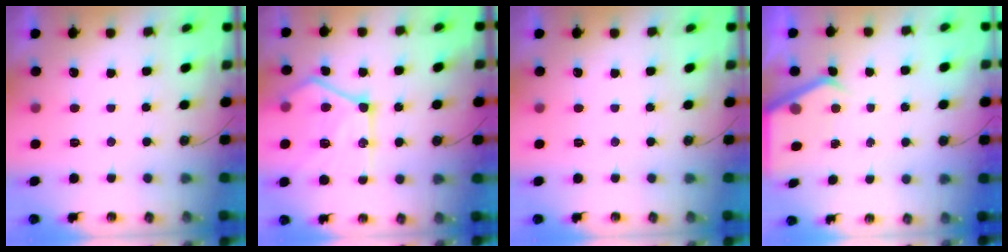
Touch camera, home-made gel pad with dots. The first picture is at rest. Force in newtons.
{"total": 21.9, "press": 21.8, "slide": 1.5}
{"total": 0.0}
{"total": 4.3, "press": 4.2, "slide": 0.5}